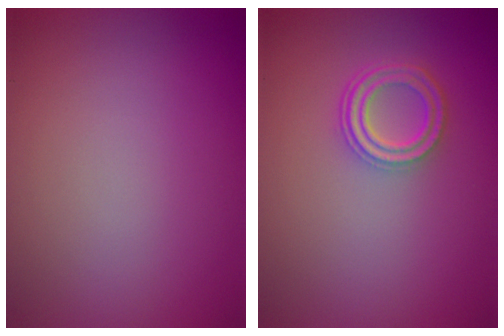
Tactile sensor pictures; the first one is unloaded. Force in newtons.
{"total": 3.4, "press": 2.7, "slide": 2.1}